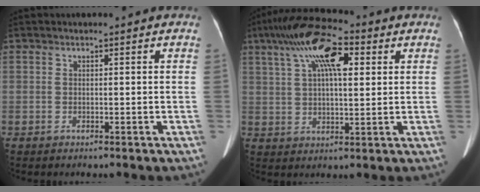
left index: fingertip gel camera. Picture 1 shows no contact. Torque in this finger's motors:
{"motor_torque": [1.08, -1.06, 0.35, 0.21]}